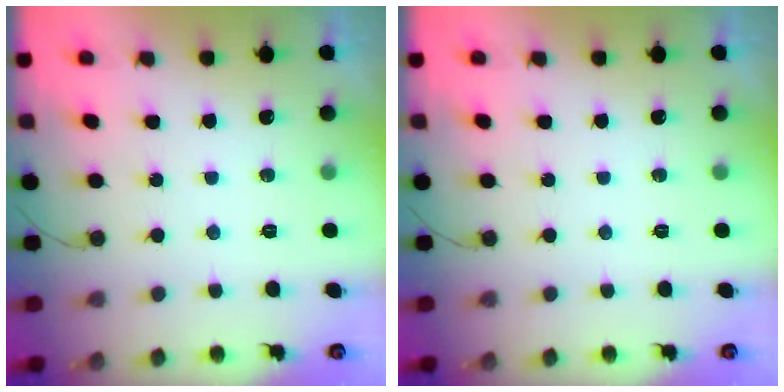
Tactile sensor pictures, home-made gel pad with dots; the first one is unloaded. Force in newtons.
{"total": 0.0}